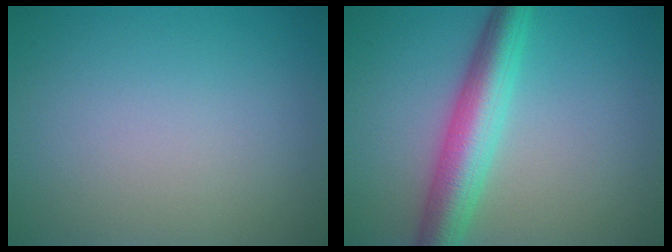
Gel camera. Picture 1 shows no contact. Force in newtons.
{"total": 6.0, "press": 6.0, "slide": 0.2}